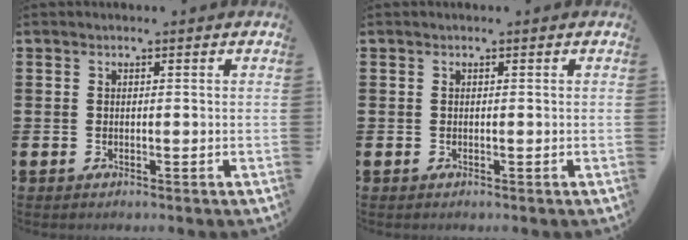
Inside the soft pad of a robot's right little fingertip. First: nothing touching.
{"total": 0.0}